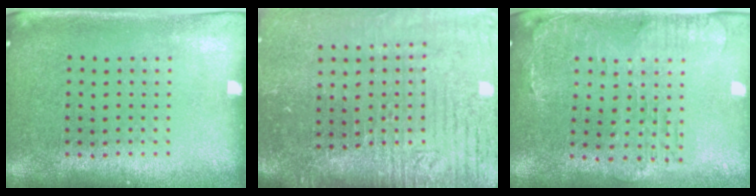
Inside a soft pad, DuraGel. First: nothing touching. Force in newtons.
{"total": 4.6, "press": 3.9, "slide": 2.4}
{"total": 0.7, "press": 0.6, "slide": 0.2}